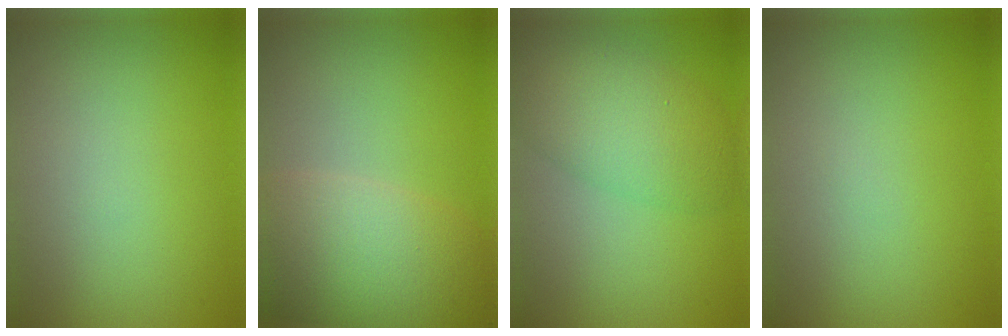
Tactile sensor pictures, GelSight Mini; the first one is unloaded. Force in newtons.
{"total": 8.3, "press": 8.3, "slide": 0.5}
{"total": 5.8, "press": 5.8, "slide": 0.2}
{"total": 0.0}